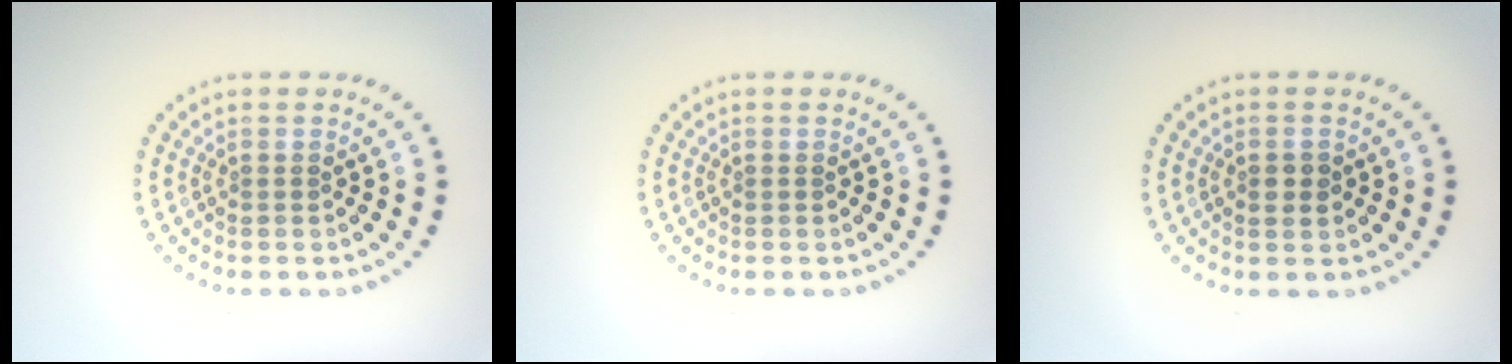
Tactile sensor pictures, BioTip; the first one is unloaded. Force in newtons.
{"total": 0.0}
{"total": 1.4, "press": 1.4, "slide": 0.1}